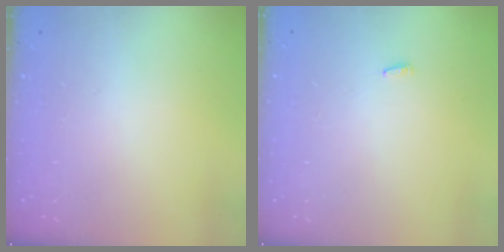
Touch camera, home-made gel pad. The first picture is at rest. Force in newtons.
{"total": 1.8, "press": 1.7, "slide": 0.6}